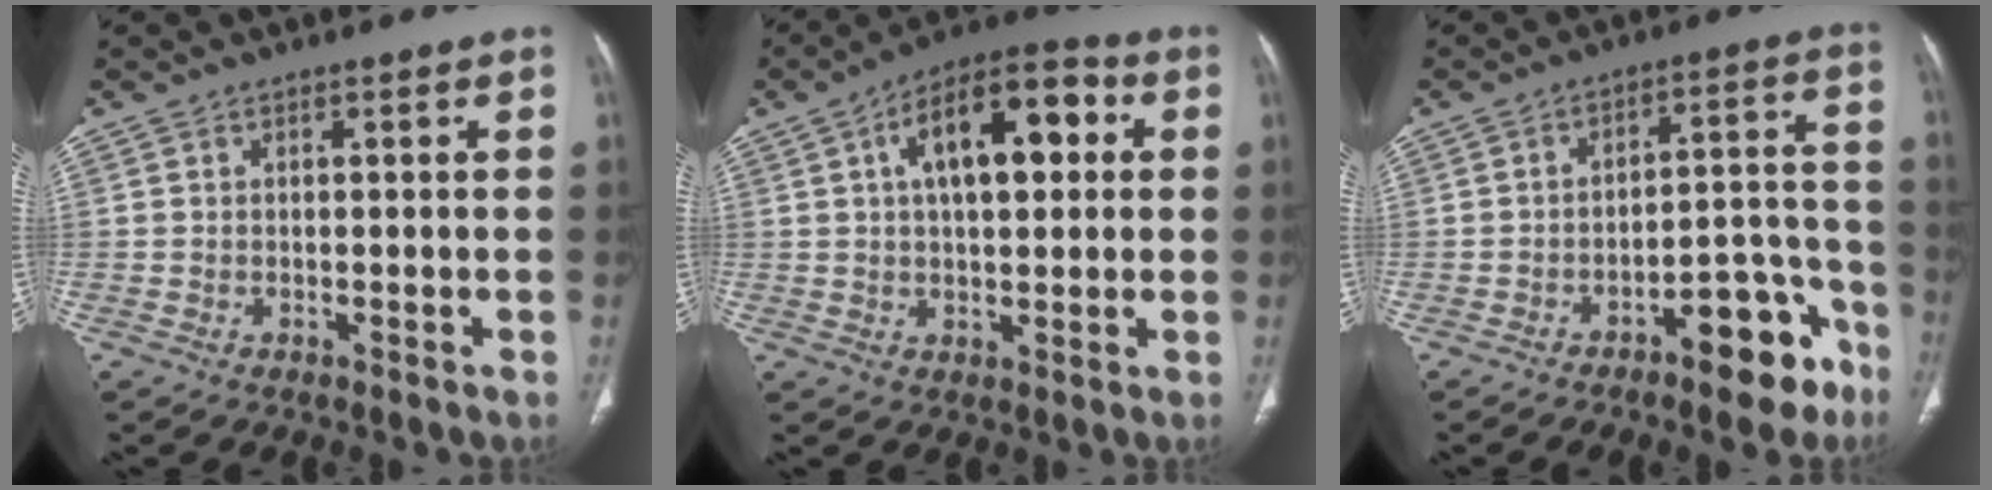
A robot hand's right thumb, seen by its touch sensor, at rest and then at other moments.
{"total": 14.8, "force": [3.6, 7.1, 12.4], "torque": [-0.173, 0.022, 0.050]}
{"total": 11.8, "force": [-7.3, 4.7, 8.0], "torque": [-0.075, 0.071, -0.102]}